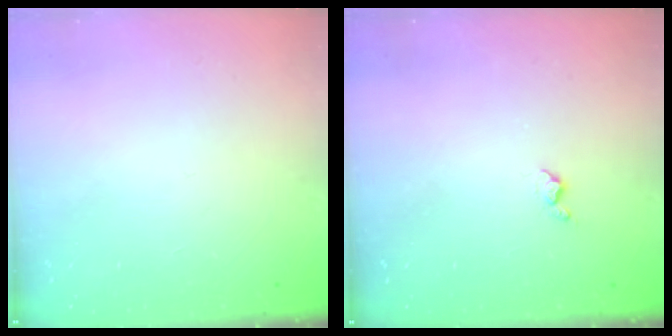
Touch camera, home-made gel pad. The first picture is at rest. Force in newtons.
{"total": 3.5, "press": 3.5, "slide": 0.6}